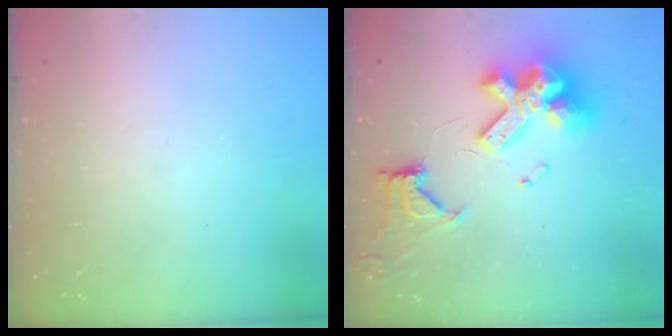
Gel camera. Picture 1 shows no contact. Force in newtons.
{"total": 16.2, "press": 16.1, "slide": 1.8}